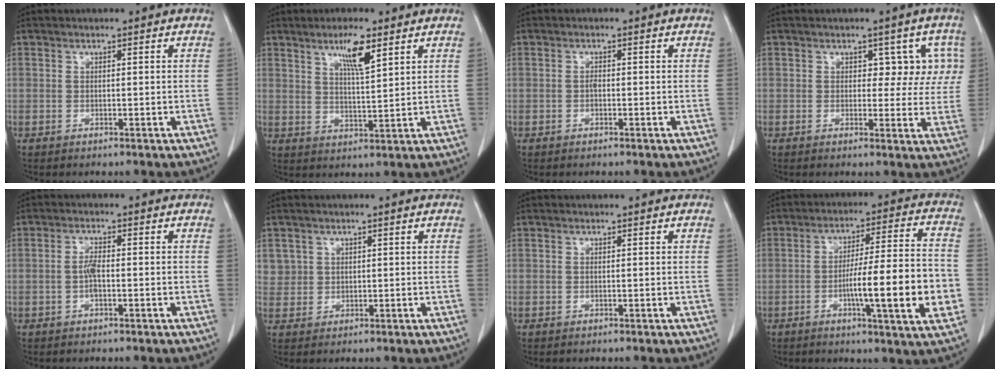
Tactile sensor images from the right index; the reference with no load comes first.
{"total": 6.1, "force": [3.6, 0.6, 4.9], "torque": [-0.087, -0.005, 0.064]}
{"total": 0.8, "force": [-0.2, 0.4, 0.6], "torque": [-0.013, 0.001, -0.006]}
{"total": 5.2, "force": [1.7, 3.4, 3.5], "torque": [-0.013, 0.016, 0.017]}
{"total": 2.5, "force": [-0.6, 0.7, 2.4], "torque": [-0.052, 0.002, -0.012]}
{"total": 3.1, "force": [1.3, 2.8, 0.0], "torque": [0.017, 0.003, 0.023]}
{"total": 0.0}
{"total": 15.6, "force": [-3.7, 0.8, 15.2], "torque": [-0.230, 0.002, -0.058]}